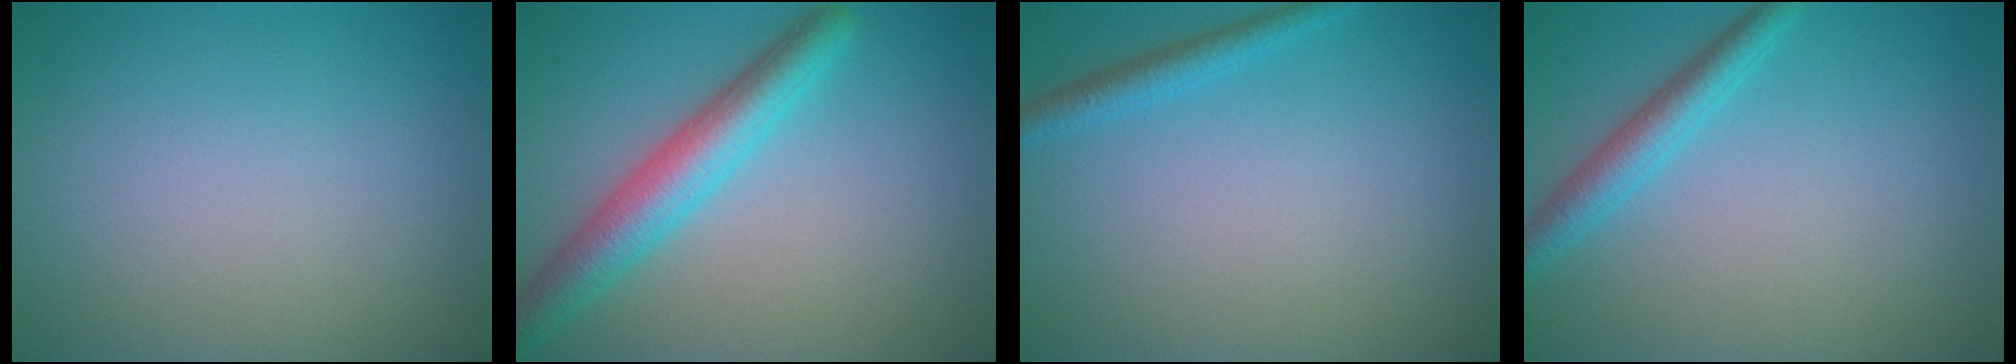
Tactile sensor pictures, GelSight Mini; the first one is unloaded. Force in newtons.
{"total": 4.9, "press": 4.9, "slide": 0.2}
{"total": 2.3, "press": 2.3, "slide": 0.0}
{"total": 2.7, "press": 2.7, "slide": 0.0}